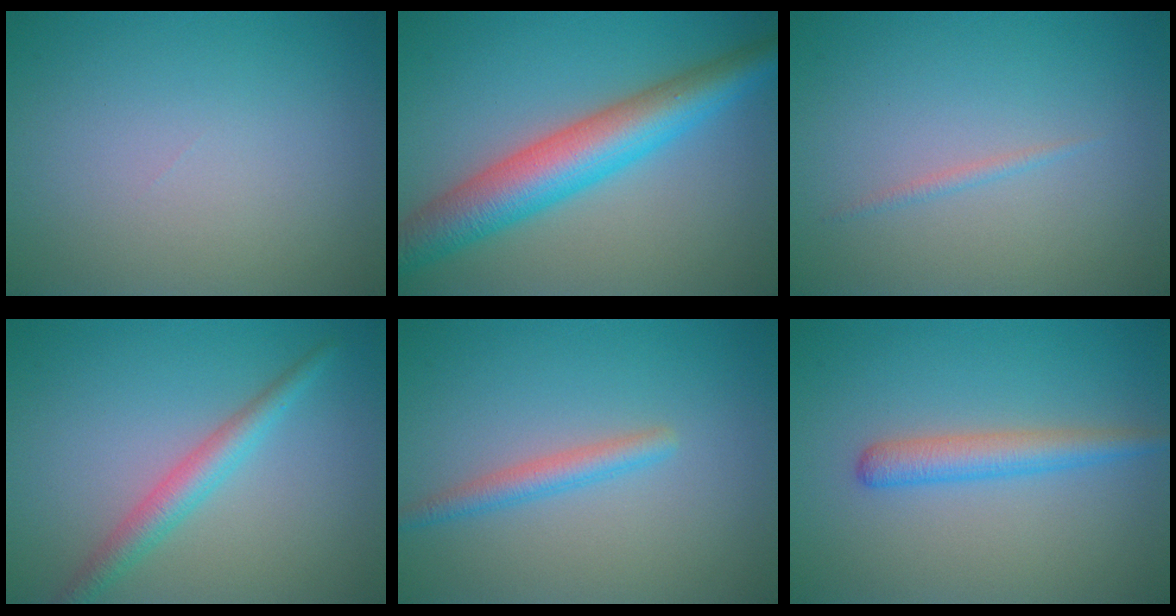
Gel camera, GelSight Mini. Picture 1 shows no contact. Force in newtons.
{"total": 7.8, "press": 7.8, "slide": 0.2}
{"total": 0.6, "press": 0.6, "slide": 0.0}
{"total": 2.9, "press": 2.9, "slide": 0.0}
{"total": 2.0, "press": 2.0, "slide": 0.1}
{"total": 2.8, "press": 2.8, "slide": 0.1}